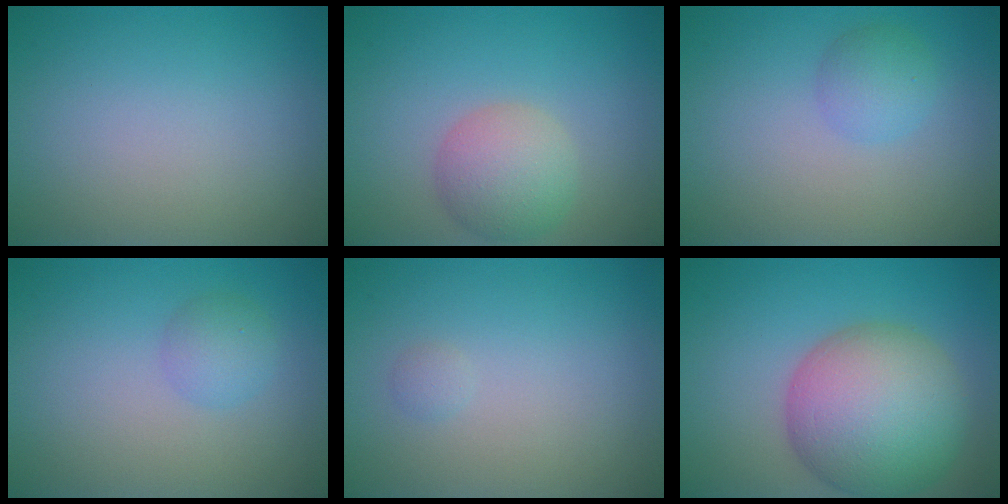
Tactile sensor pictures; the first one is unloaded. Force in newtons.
{"total": 4.1, "press": 4.1, "slide": 0.3}
{"total": 2.1, "press": 2.1, "slide": 0.1}
{"total": 1.8, "press": 1.8, "slide": 0.1}
{"total": 0.6, "press": 0.6, "slide": 0.1}
{"total": 10.6, "press": 10.6, "slide": 0.5}